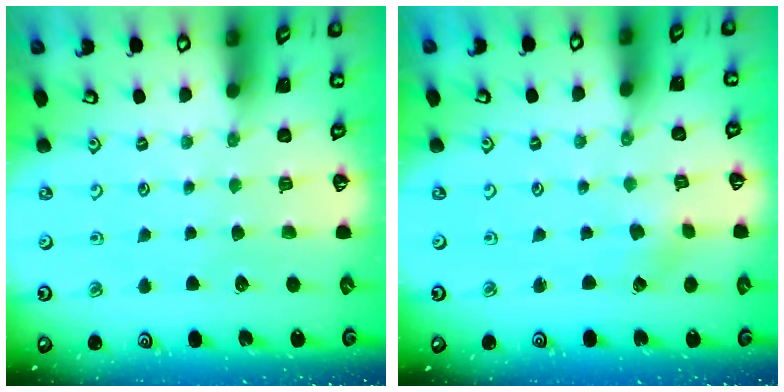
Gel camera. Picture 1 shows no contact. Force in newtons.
{"total": 0.5, "press": 0.5, "slide": 0.1}